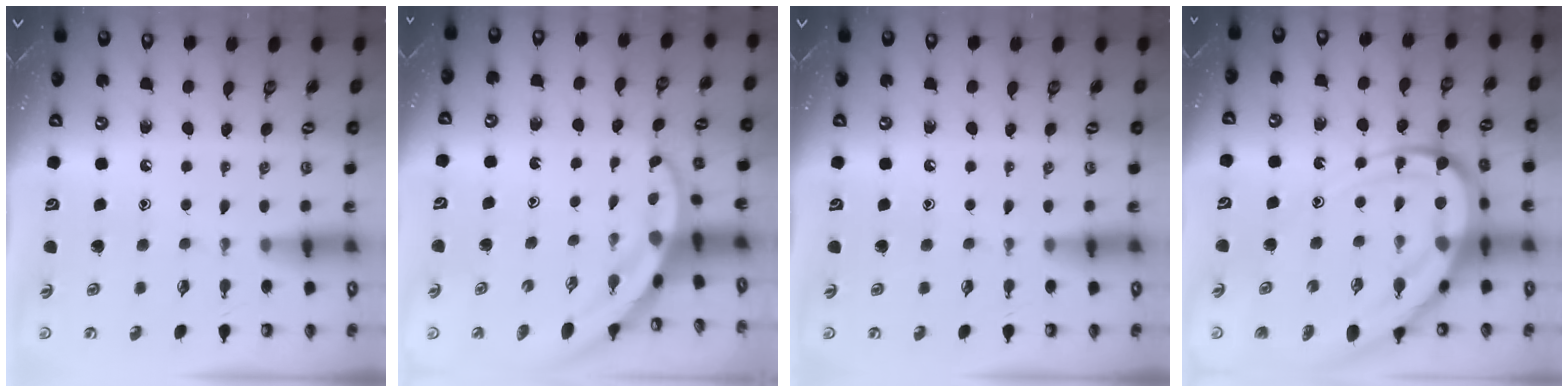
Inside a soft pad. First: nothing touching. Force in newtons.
{"total": 3.6, "press": 3.6, "slide": 0.1}
{"total": 0.0}
{"total": 18.5, "press": 18.4, "slide": 1.8}